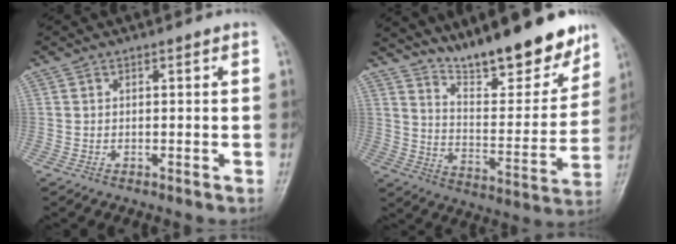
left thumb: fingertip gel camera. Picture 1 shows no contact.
{"total": 18.3, "force": [14.6, 4.6, 10.0], "torque": [-0.108, -0.098, 0.239]}